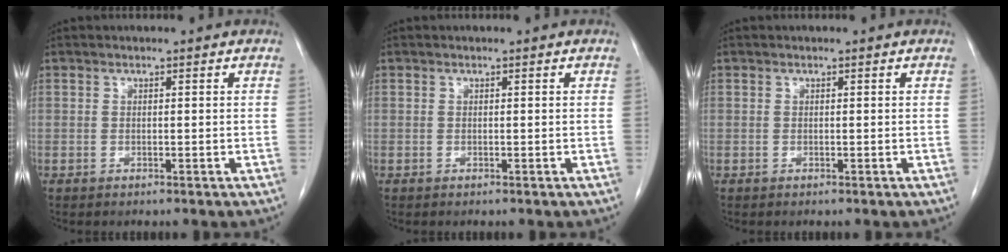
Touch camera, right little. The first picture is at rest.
{"total": 0.0}
{"total": 0.0}